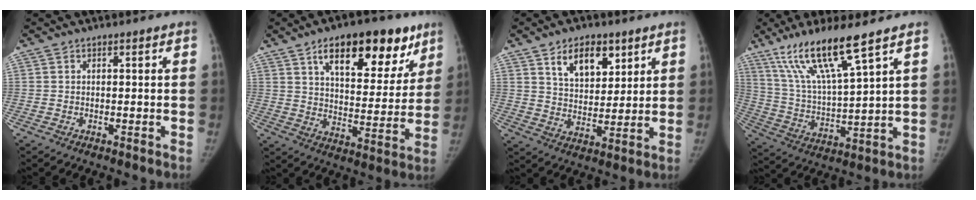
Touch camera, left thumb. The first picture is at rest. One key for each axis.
{"total": 20.7, "fx": 11.7, "fy": 10.0, "fz": 13.9, "tx": -0.149, "ty": -0.029, "tz": 0.177}
{"total": 10.4, "fx": 5.7, "fy": 6.0, "fz": 6.4, "tx": -0.071, "ty": -0.034, "tz": 0.100}
{"total": 14.7, "fx": 9.7, "fy": 1.5, "fz": 10.9, "tx": -0.207, "ty": -0.044, "tz": 0.198}